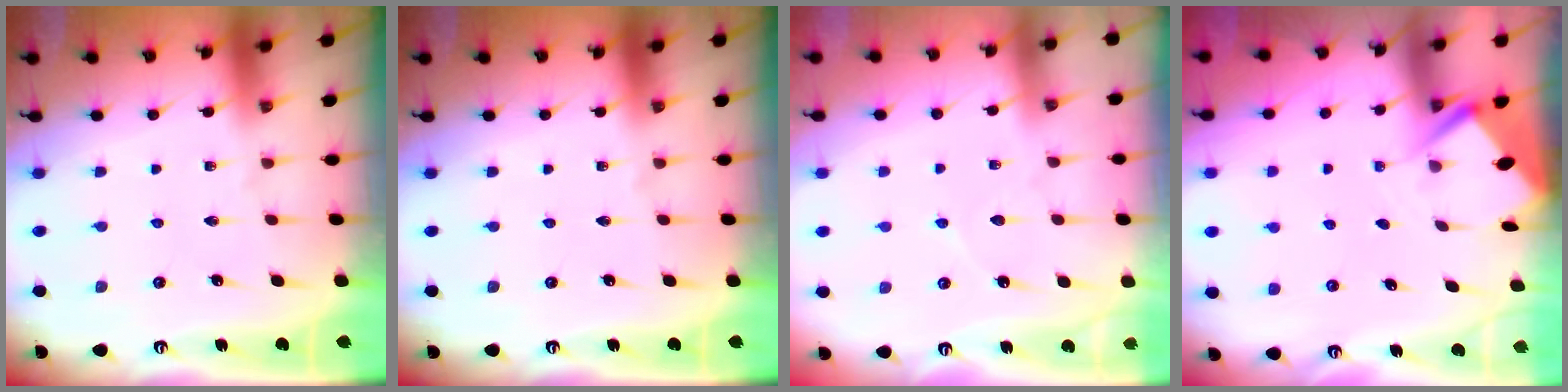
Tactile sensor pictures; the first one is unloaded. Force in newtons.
{"total": 0.0}
{"total": 2.7, "press": 2.7, "slide": 0.3}
{"total": 2.8, "press": 2.8, "slide": 0.4}